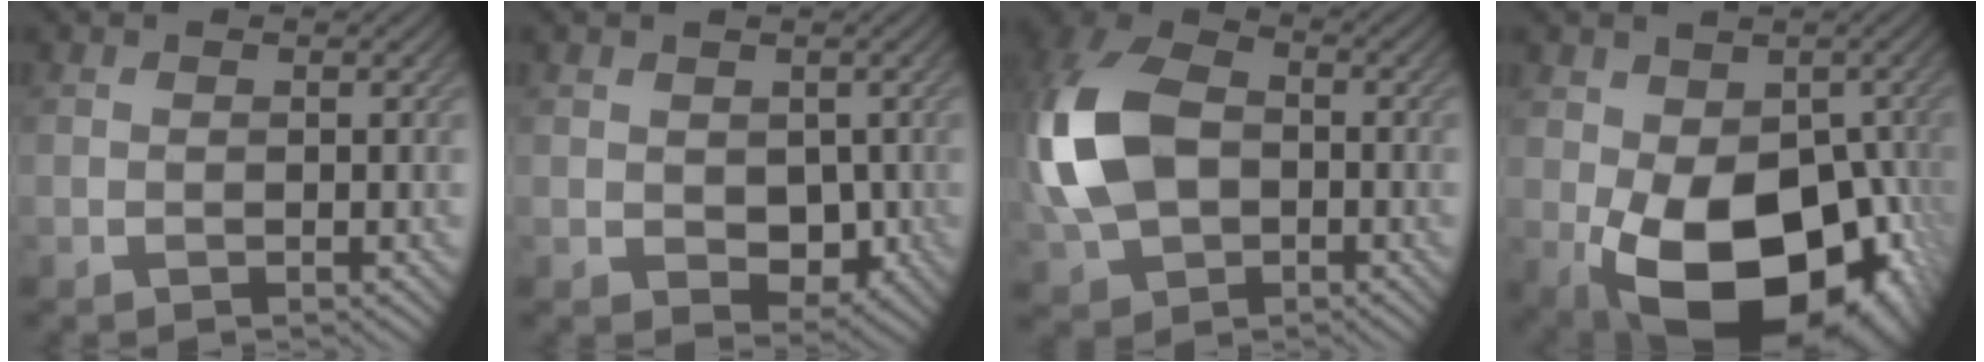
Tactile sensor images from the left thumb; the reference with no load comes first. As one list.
[{"total": 4.1, "force": [-0.3, 3.1, 2.7], "torque": [-0.052, -0.012, -0.005]}, {"total": 14.0, "force": [-0.9, 9.6, 10.2], "torque": [-0.267, 0.000, -0.028]}, {"total": 17.4, "force": [-5.6, 11.1, 12.2], "torque": [-0.184, -0.039, -0.076]}]